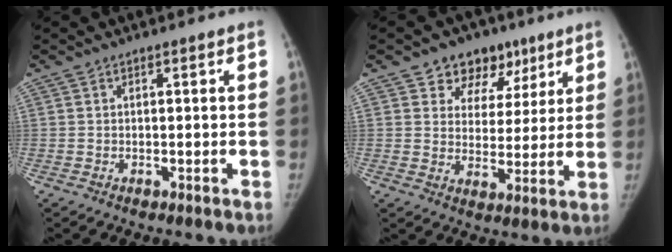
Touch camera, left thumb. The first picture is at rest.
{"total": 10.2, "force": [6.3, 7.5, 2.8], "torque": [0.010, -0.019, 0.095]}